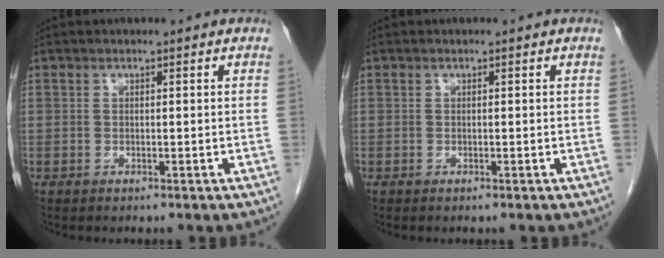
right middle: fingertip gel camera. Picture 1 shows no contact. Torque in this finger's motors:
{"motor_torque": [0.21, -0.09, 0.02, 0.01]}